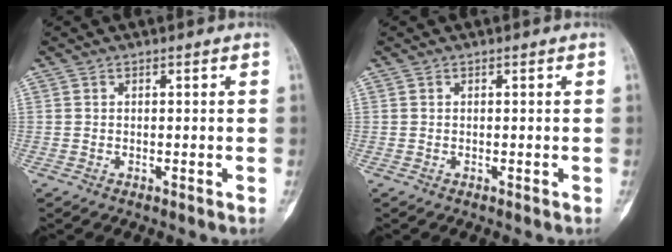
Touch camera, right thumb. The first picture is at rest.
{"total": 0.0}